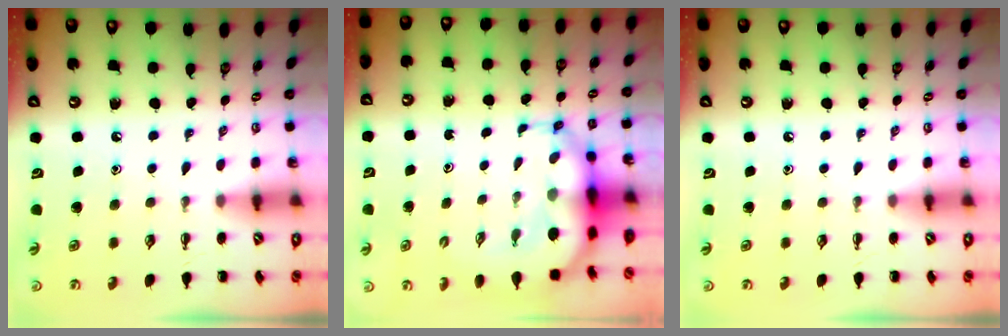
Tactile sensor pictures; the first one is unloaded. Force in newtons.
{"total": 9.4, "press": 9.0, "slide": 2.6}
{"total": 0.0}